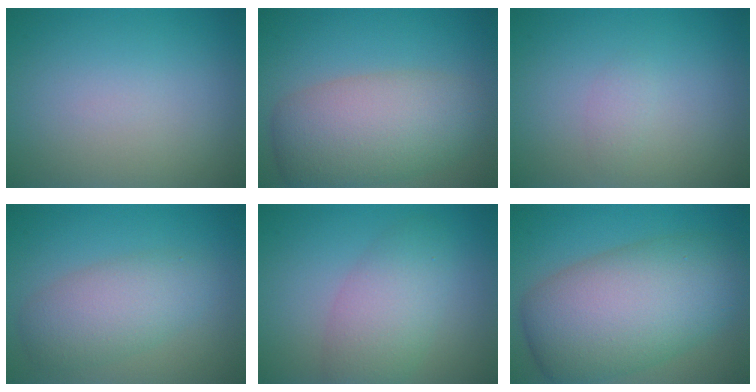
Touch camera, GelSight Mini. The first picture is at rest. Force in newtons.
{"total": 7.5, "press": 7.5, "slide": 0.2}
{"total": 0.8, "press": 0.8, "slide": 0.0}
{"total": 4.5, "press": 4.5, "slide": 0.2}
{"total": 4.6, "press": 4.6, "slide": 0.2}
{"total": 11.2, "press": 11.2, "slide": 0.6}